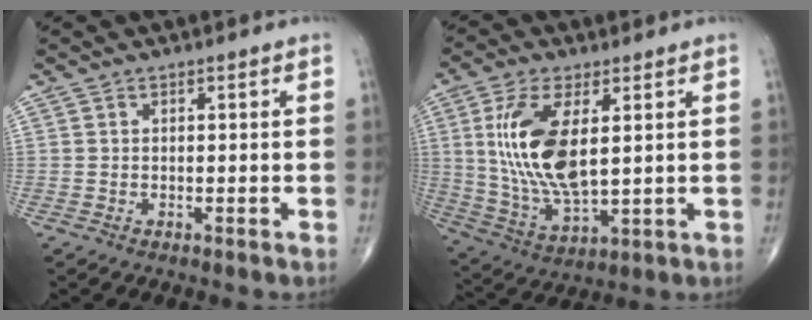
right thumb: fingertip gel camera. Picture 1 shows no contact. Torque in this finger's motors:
{"motor_torque": [0.32, 2.78, 1.86, 0.43, 0.66]}